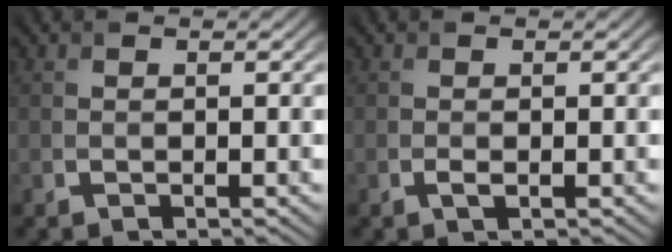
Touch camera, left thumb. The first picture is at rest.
{"total": 0.8, "force": [-0.3, 0.3, 0.7], "torque": [-0.018, -0.003, -0.004]}